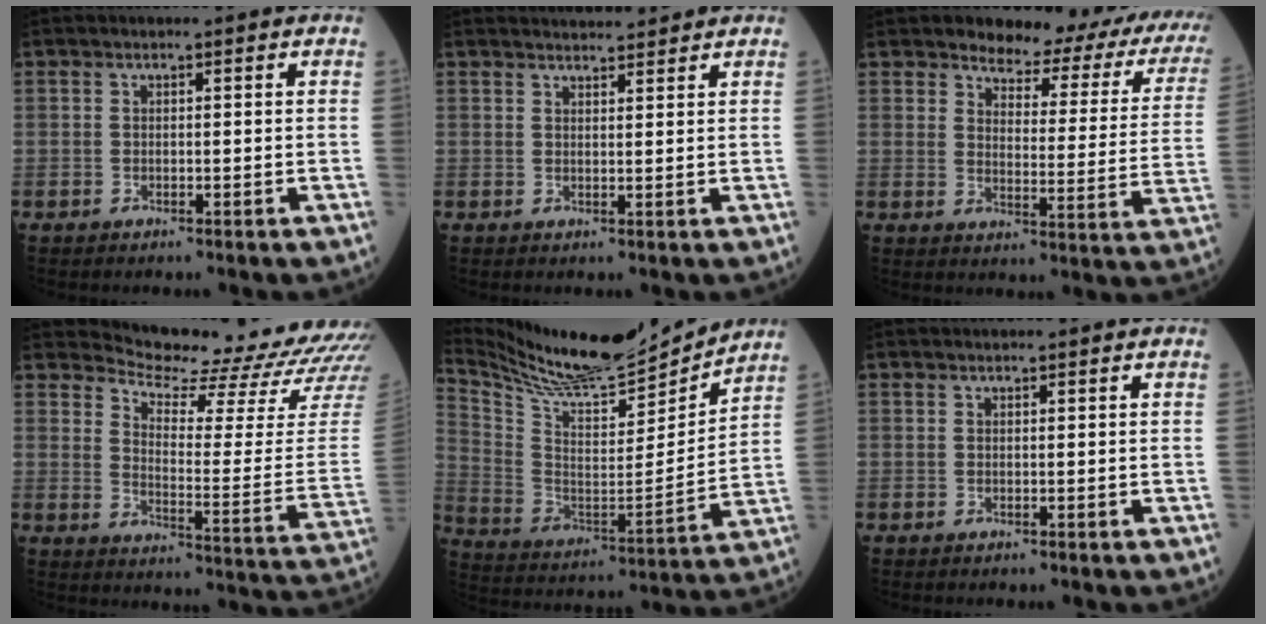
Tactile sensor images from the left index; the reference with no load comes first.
{"total": 4.1, "force": [4.0, 0.2, 0.8], "torque": [-0.016, 0.014, 0.058]}
{"total": 16.2, "force": [13.1, 4.5, 8.4], "torque": [-0.079, -0.029, 0.134]}
{"total": 18.8, "force": [18.3, -1.1, 3.8], "torque": [-0.070, -0.144, 0.221]}
{"total": 21.0, "force": [19.5, 2.3, 7.2], "torque": [-0.153, -0.028, 0.323]}
{"total": 0.9, "force": [0.8, 0.0, 0.3], "torque": [-0.005, 0.009, 0.015]}